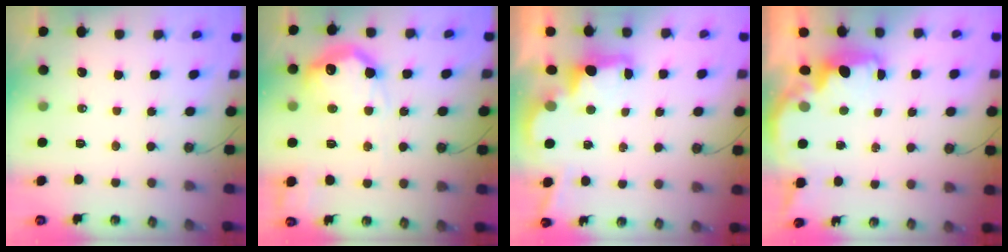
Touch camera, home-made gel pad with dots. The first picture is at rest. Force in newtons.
{"total": 18.7, "press": 18.7, "slide": 1.7}
{"total": 2.7, "press": 2.6, "slide": 0.8}
{"total": 2.2, "press": 2.0, "slide": 0.8}